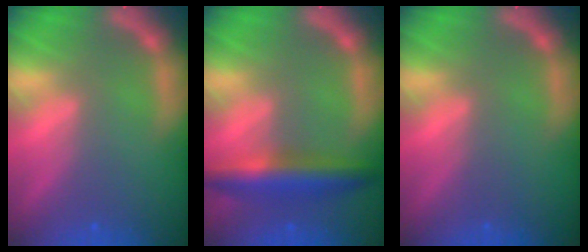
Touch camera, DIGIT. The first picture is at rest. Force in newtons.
{"total": 5.5}
{"total": 0.0}